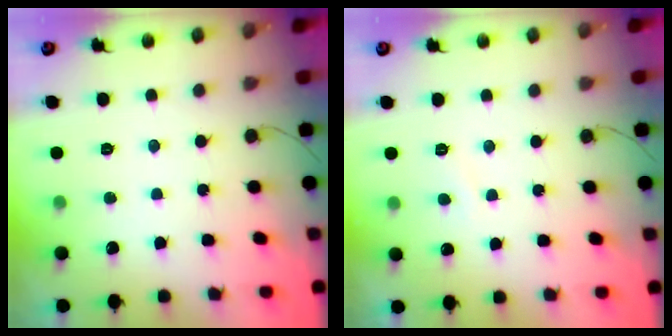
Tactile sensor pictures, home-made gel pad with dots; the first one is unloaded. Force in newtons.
{"total": 0.8, "press": 0.7, "slide": 0.4}